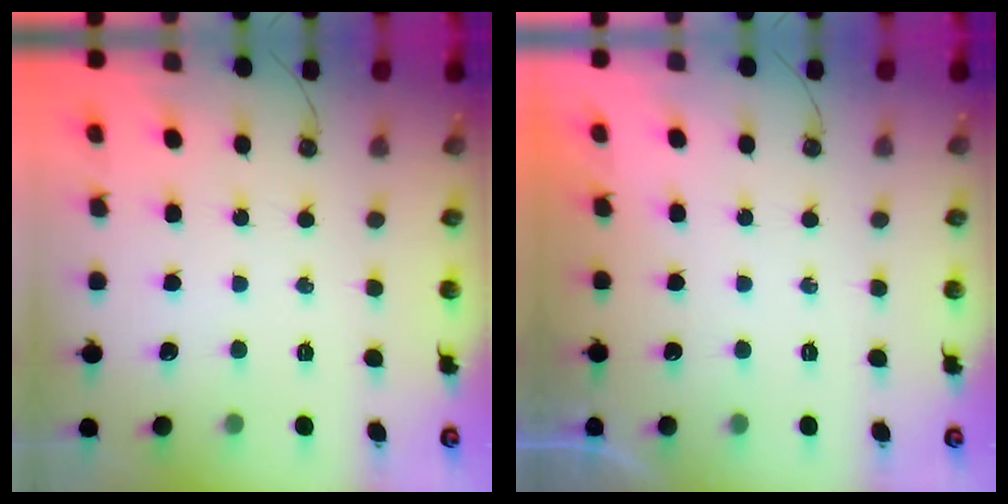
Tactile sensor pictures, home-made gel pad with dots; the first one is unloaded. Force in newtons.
{"total": 0.0}